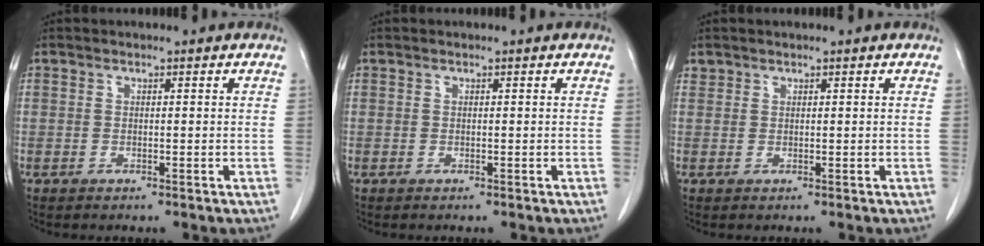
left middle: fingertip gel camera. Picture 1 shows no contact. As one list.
[{"total": 0.0}, {"total": 0.7, "force": [0.6, 0.4, -0.1], "torque": [0.002, 0.005, 0.011]}]